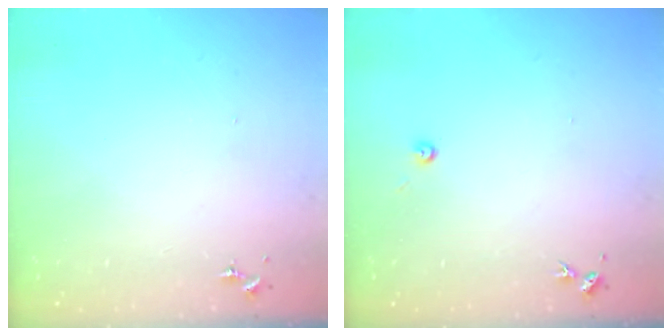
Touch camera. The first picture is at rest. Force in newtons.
{"total": 2.7, "press": 2.7, "slide": 0.2}